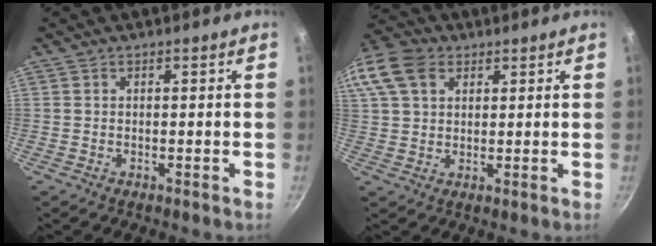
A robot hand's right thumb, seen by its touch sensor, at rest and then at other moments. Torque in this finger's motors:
{"motor_torque": [0.55, 1.43, 0.93, 0.21, 0.30]}